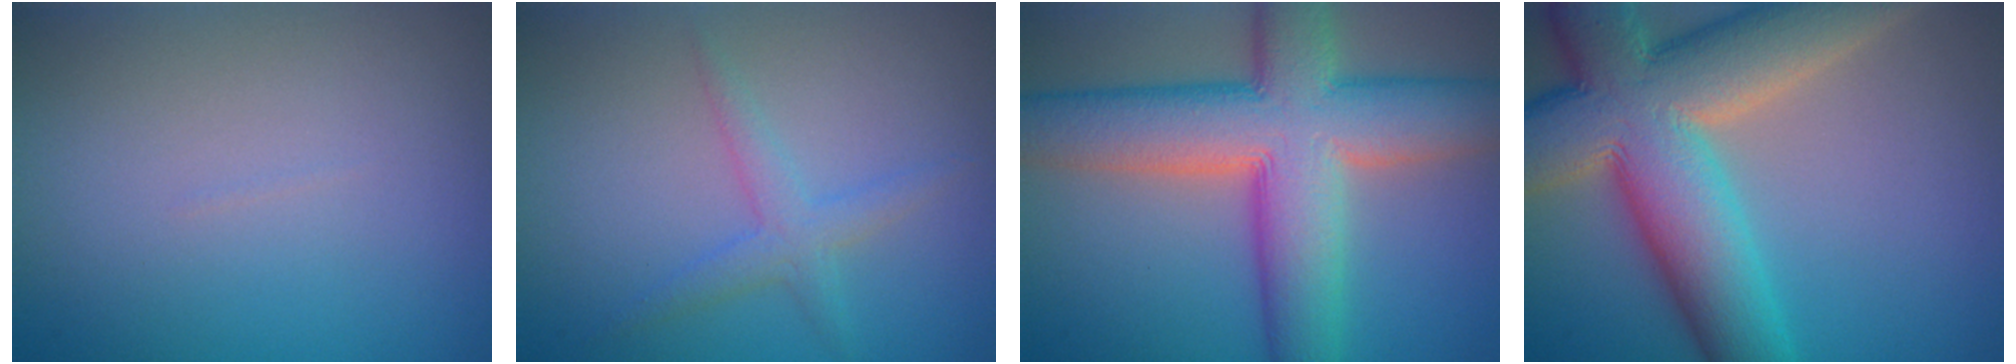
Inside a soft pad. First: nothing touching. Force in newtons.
{"total": 2.0, "press": 2.0, "slide": 0.1}
{"total": 12.0, "press": 12.0, "slide": 0.6}
{"total": 13.9, "press": 13.9, "slide": 0.9}